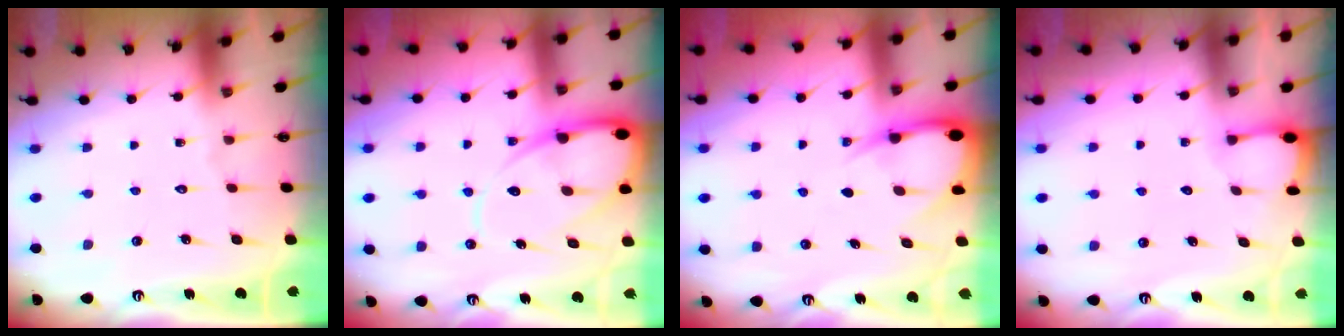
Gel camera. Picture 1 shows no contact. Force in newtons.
{"total": 12.4, "press": 12.4, "slide": 1.2}
{"total": 6.6, "press": 6.5, "slide": 0.6}
{"total": 1.7, "press": 1.7, "slide": 0.2}